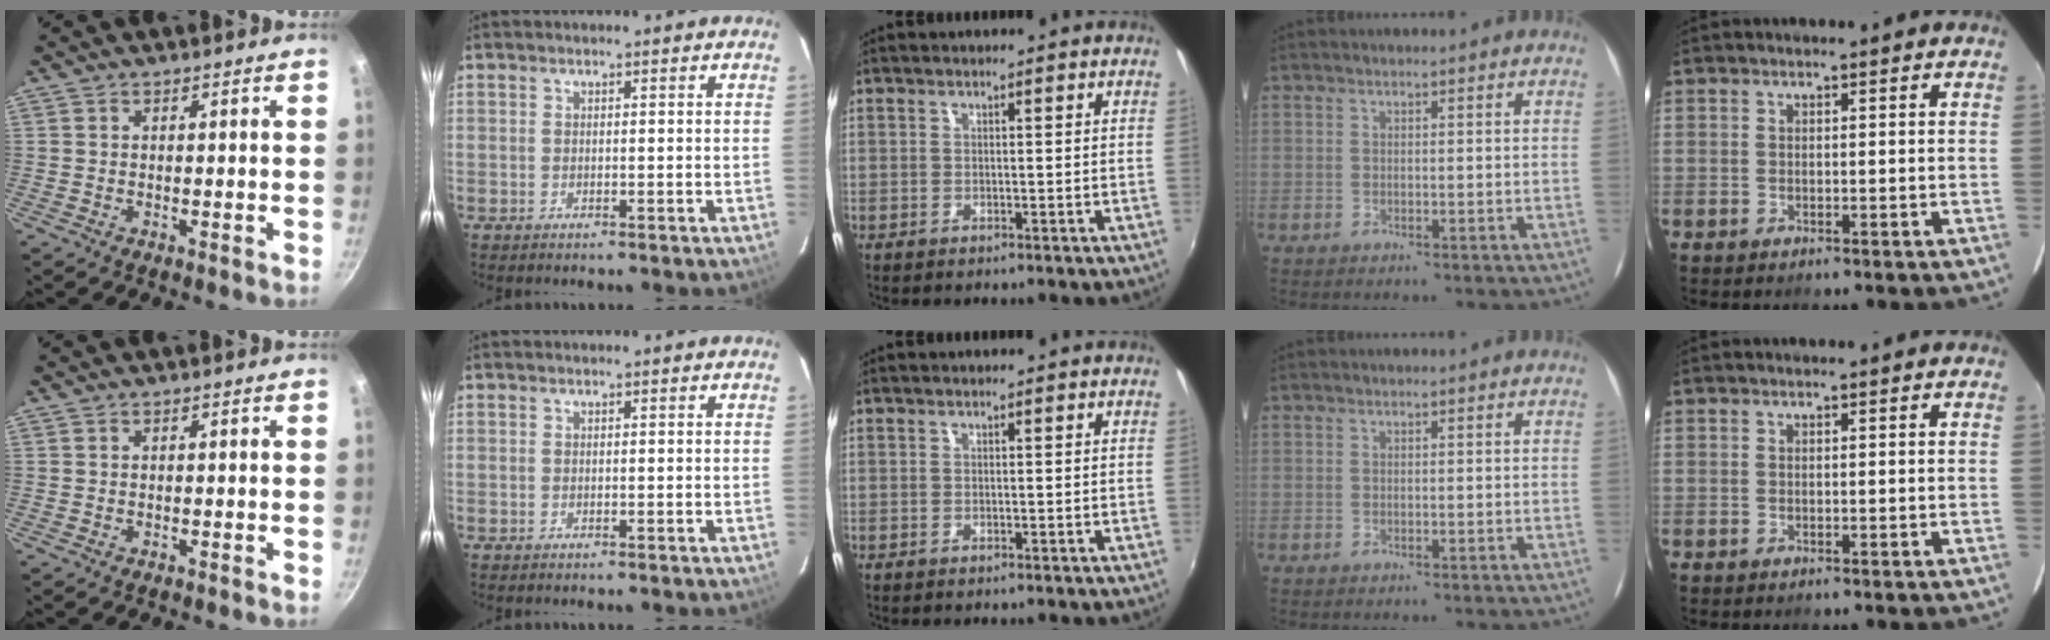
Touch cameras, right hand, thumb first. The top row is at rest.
{}